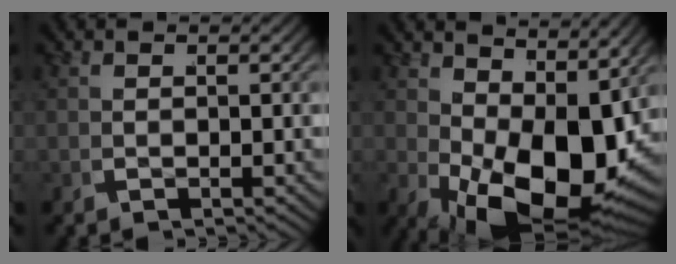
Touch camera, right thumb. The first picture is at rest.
{"total": 14.0, "force": [-1.6, 8.0, 11.5], "torque": [-0.190, -0.054, 0.007]}